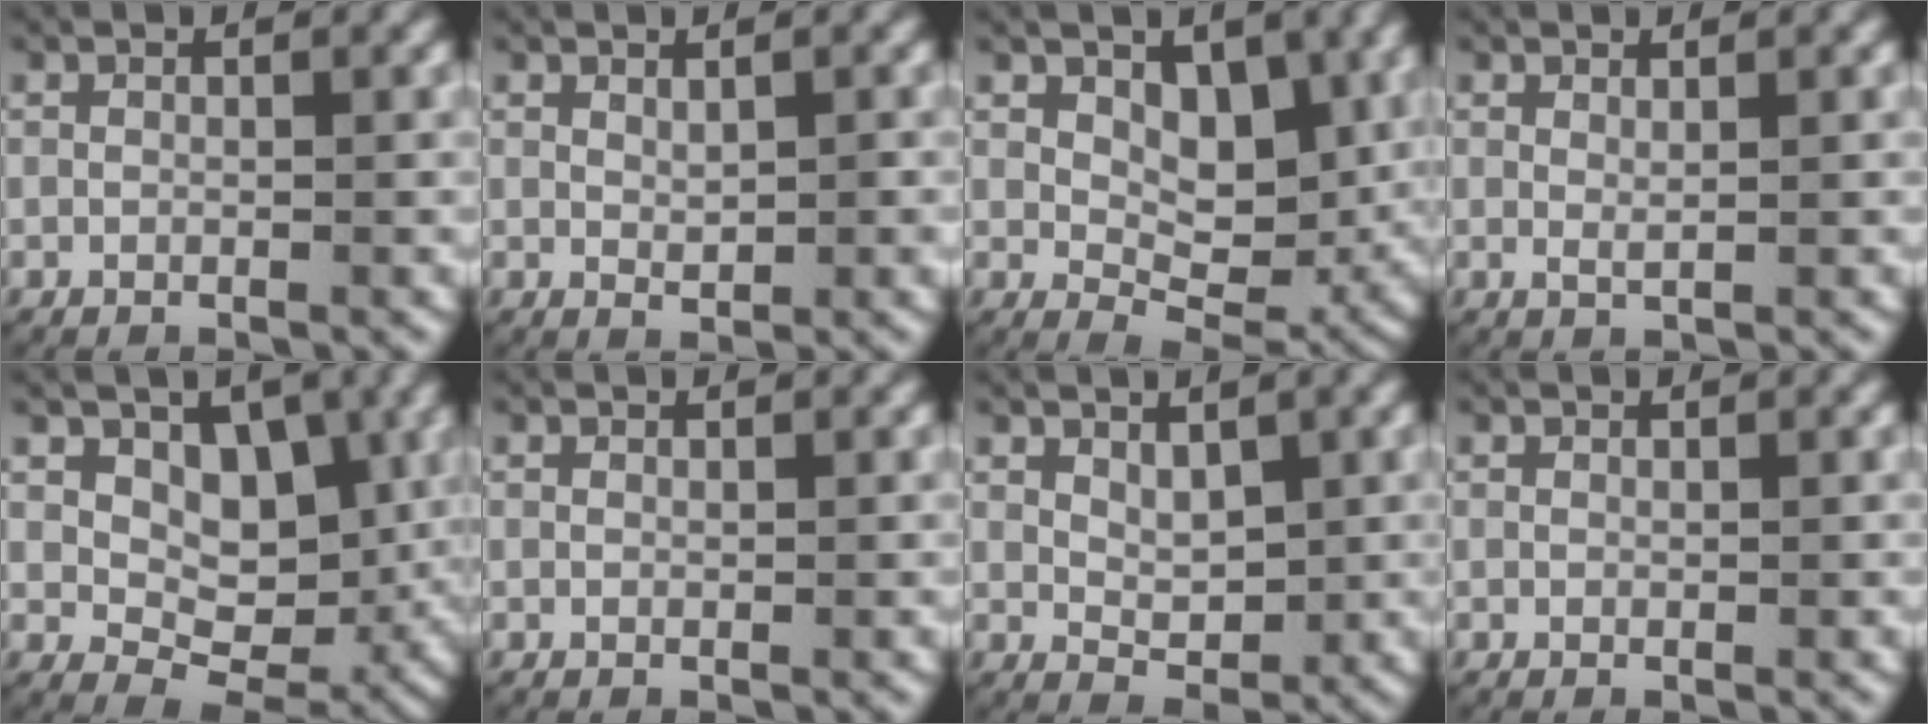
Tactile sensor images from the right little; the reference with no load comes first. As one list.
[{"total": 1.7, "force": [0.5, 0.9, 1.4], "torque": [-0.021, -0.002, 0.013]}, {"total": 6.2, "force": [1.2, 3.7, 4.8], "torque": [-0.055, -0.030, 0.028]}, {"total": 1.1, "force": [0.4, 0.4, 0.9], "torque": [-0.016, 0.003, 0.008]}, {"total": 5.6, "force": [-0.3, 4.3, 3.7], "torque": [-0.059, -0.038, 0.017]}, {"total": 0.0}, {"total": 3.0, "force": [0.8, 1.9, 2.1], "torque": [-0.029, -0.024, 0.026]}, {"total": 0.0}]